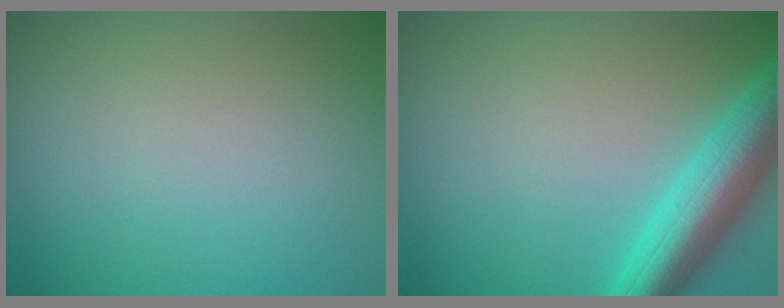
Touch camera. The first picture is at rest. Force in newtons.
{"total": 6.3, "press": 6.3, "slide": 0.3}